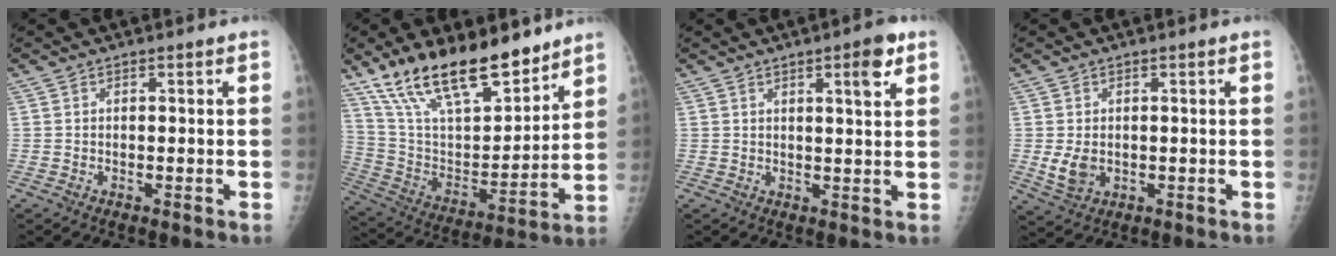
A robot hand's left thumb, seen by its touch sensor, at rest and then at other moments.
{"total": 22.8, "force": [16.8, 8.2, 13.1], "torque": [-0.195, -0.075, 0.302]}
{"total": 5.2, "force": [2.8, 0.9, 4.3], "torque": [-0.056, -0.014, 0.037]}
{"total": 4.3, "force": [-0.1, 3.1, 2.9], "torque": [-0.049, -0.010, 0.008]}